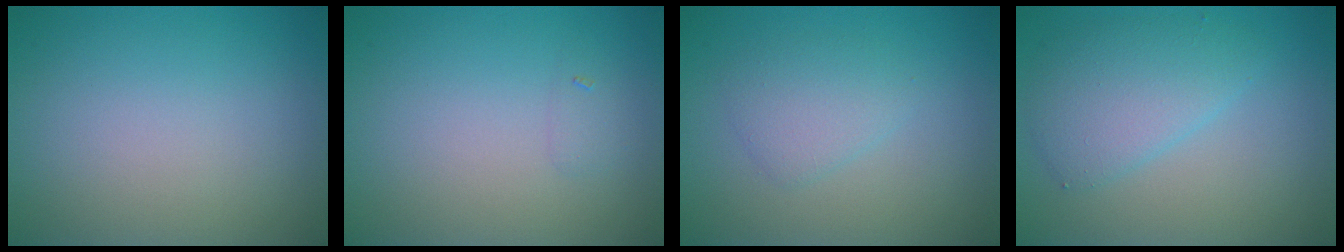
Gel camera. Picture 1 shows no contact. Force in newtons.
{"total": 0.6, "press": 0.6, "slide": 0.0}
{"total": 2.2, "press": 2.2, "slide": 0.0}
{"total": 3.7, "press": 3.7, "slide": 0.2}